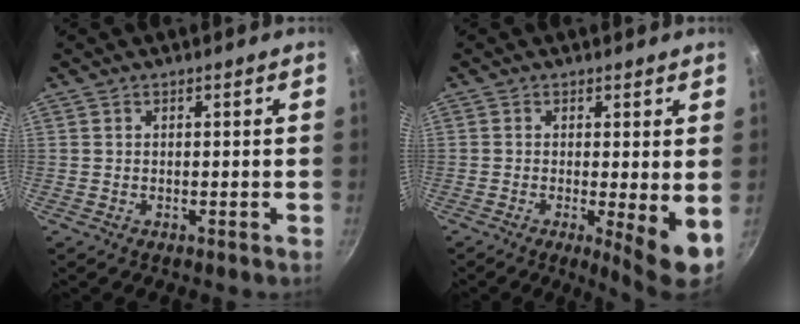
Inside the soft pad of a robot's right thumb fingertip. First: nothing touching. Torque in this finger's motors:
{"motor_torque": [-0.10, 0.52, 0.01, 0.03, 0.05]}